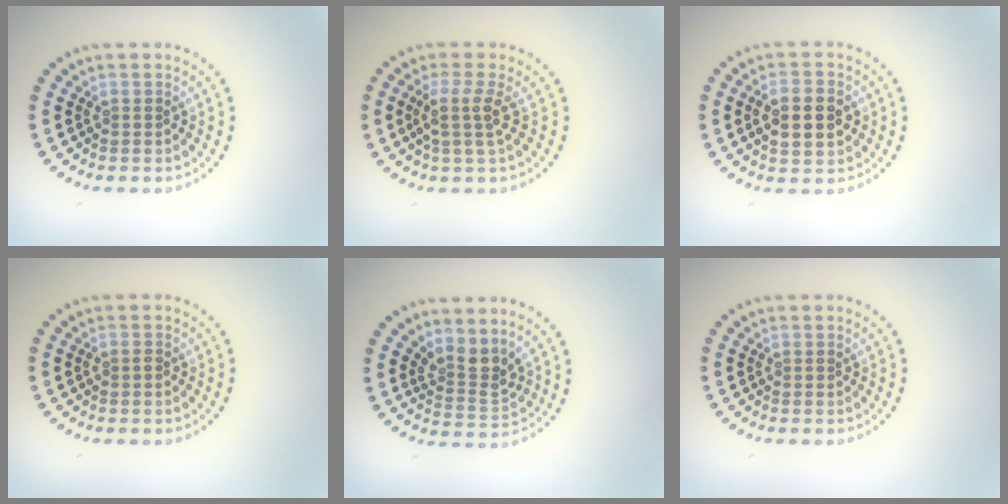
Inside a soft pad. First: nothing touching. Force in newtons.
{"total": 2.4, "press": 1.9, "slide": 1.5}
{"total": 4.1, "press": 4.1, "slide": 0.3}
{"total": 0.8, "press": 0.8, "slide": 0.1}
{"total": 2.8, "press": 2.1, "slide": 1.9}
{"total": 0.0}